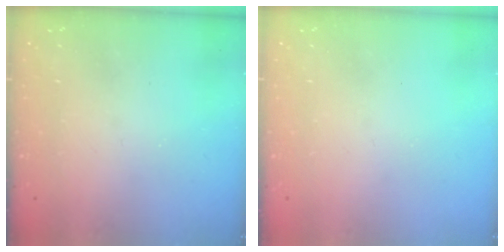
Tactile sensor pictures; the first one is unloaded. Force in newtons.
{"total": 0.0}